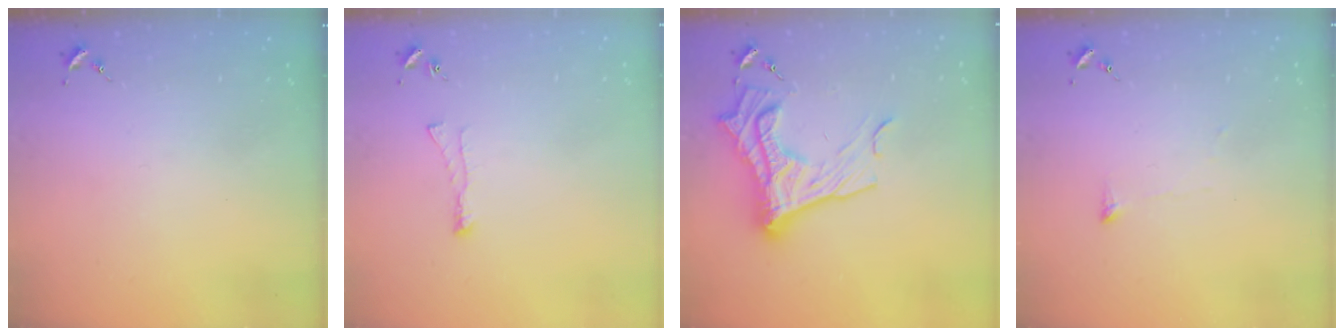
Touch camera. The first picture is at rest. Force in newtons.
{"total": 3.9, "press": 3.9, "slide": 0.5}
{"total": 18.9, "press": 18.8, "slide": 1.8}
{"total": 3.6, "press": 3.5, "slide": 0.5}